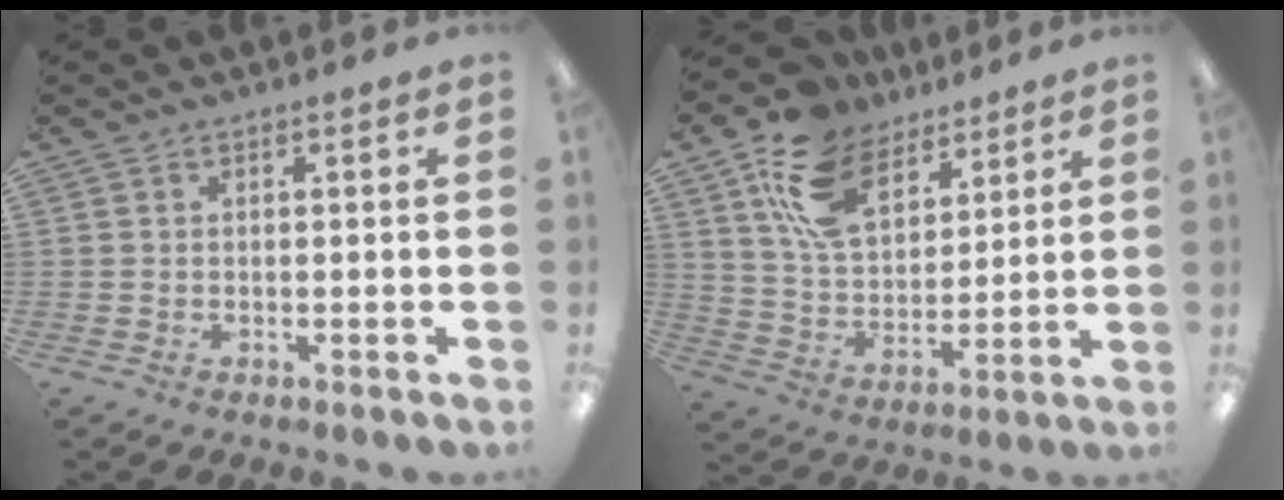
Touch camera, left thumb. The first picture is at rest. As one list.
[{"total": 16.7, "force": [10.0, 10.4, 8.4], "torque": [-0.164, -0.033, 0.192]}]